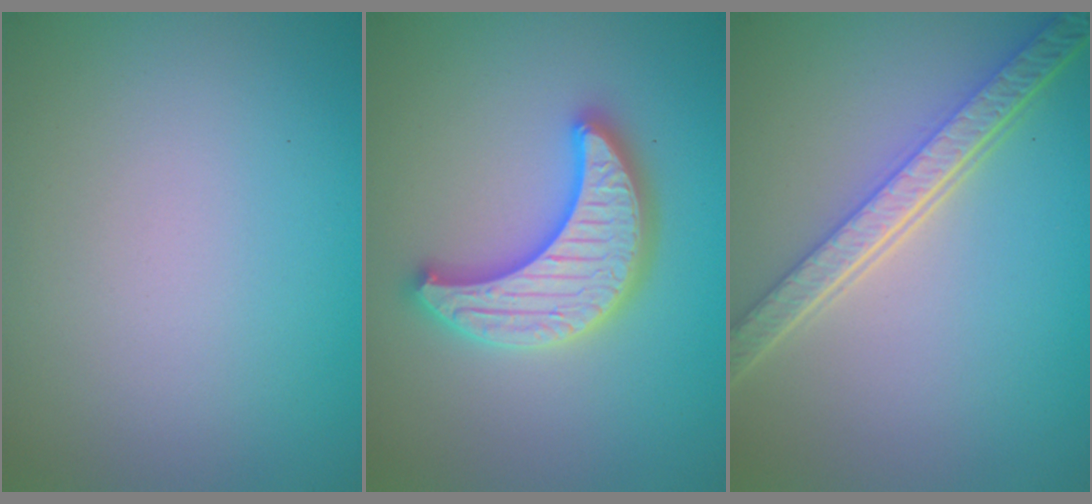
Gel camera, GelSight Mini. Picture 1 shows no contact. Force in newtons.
{"total": 5.3, "press": 5.2, "slide": 0.9}
{"total": 5.9, "press": 4.3, "slide": 4.0}